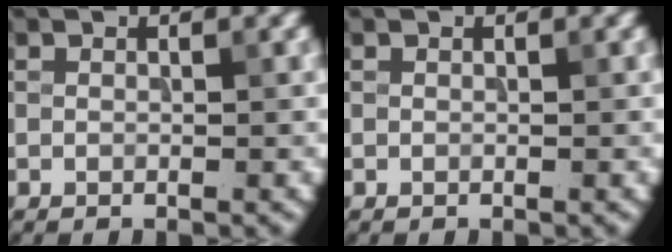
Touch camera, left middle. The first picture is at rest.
{"total": 0.0}